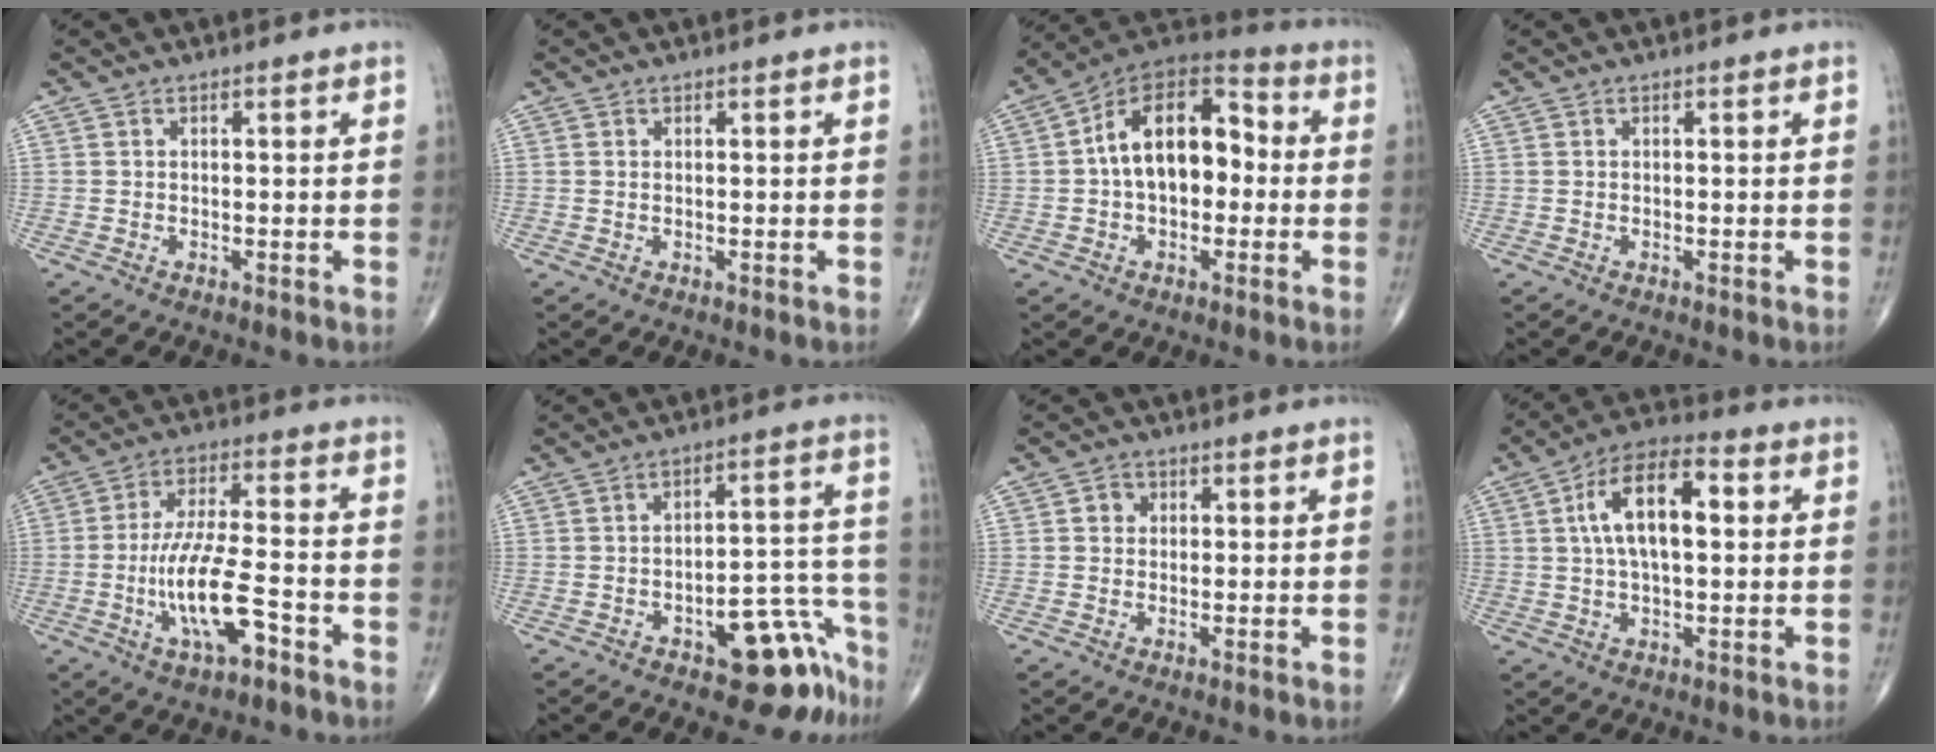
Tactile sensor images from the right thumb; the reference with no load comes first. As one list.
[{"total": 0.0}, {"total": 16.2, "force": [0.1, 10.0, 12.7], "torque": [-0.175, 0.047, -0.012]}, {"total": 0.0}, {"total": 12.2, "force": [-4.4, 3.7, 10.8], "torque": [-0.211, 0.025, -0.077]}, {"total": 13.0, "force": [-8.0, 5.7, 8.5], "torque": [-0.053, 0.087, -0.103]}, {"total": 2.3, "force": [0.5, 2.1, 0.8], "torque": [-0.001, 0.001, 0.004]}, {"total": 13.2, "force": [2.5, 6.2, 11.4], "torque": [-0.199, 0.023, 0.036]}]